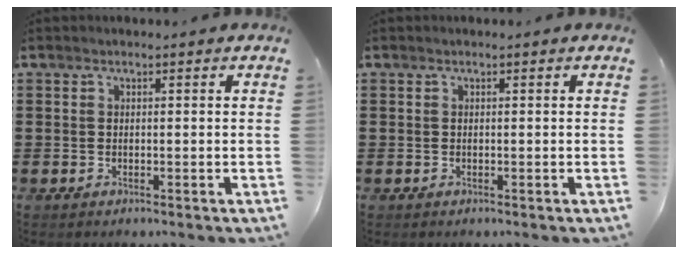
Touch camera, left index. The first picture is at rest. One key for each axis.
{"total": 0.0}